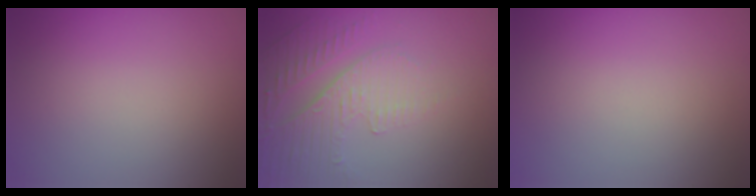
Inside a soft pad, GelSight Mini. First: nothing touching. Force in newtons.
{"total": 5.0, "press": 3.4, "slide": 3.7}
{"total": 0.0}